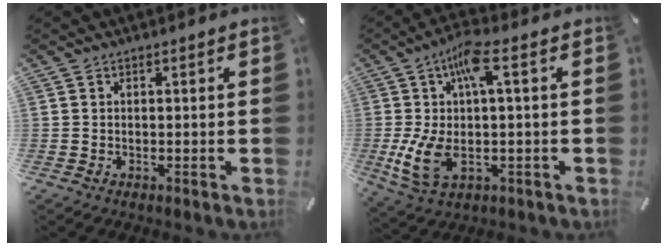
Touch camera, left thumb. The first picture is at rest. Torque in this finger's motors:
{"motor_torque": [1.84, 3.06, 1.72, 0.41, 0.25]}